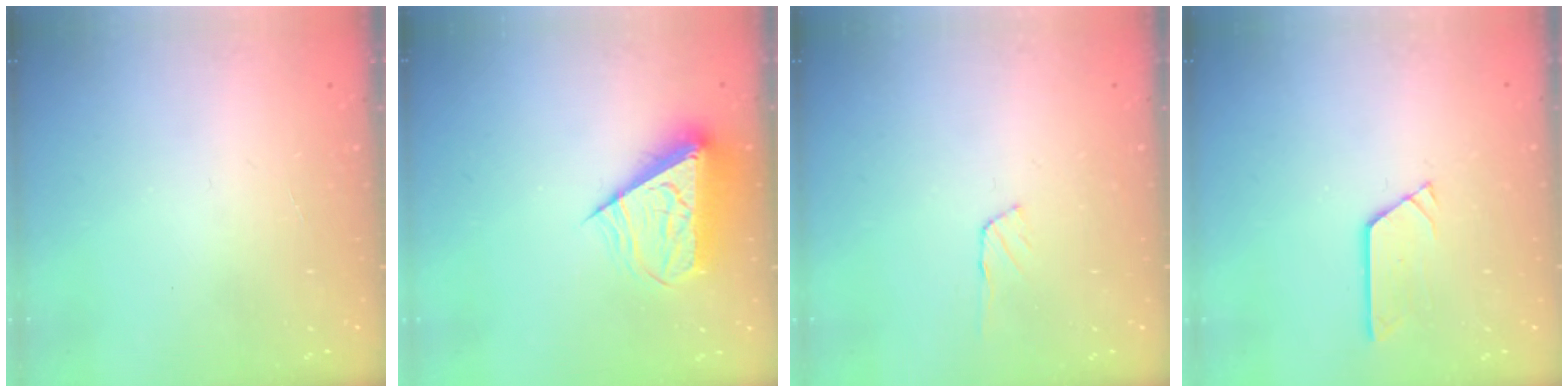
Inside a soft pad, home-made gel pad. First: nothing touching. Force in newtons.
{"total": 10.3, "press": 10.3, "slide": 0.8}
{"total": 3.6, "press": 3.6, "slide": 0.5}
{"total": 3.5, "press": 3.4, "slide": 0.3}